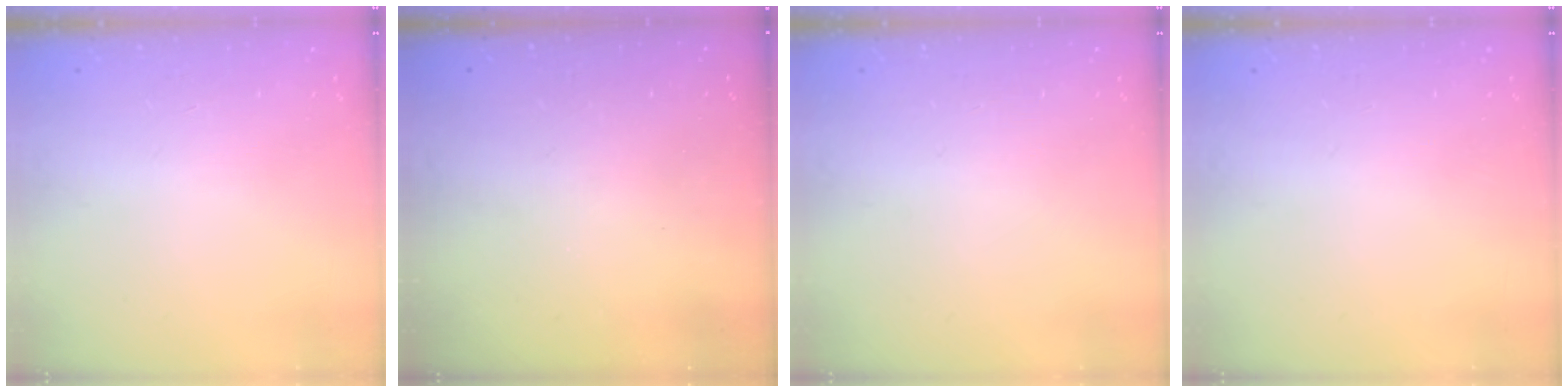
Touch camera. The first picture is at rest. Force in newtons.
{"total": 3.0, "press": 3.0, "slide": 0.1}
{"total": 0.0}
{"total": 0.0}